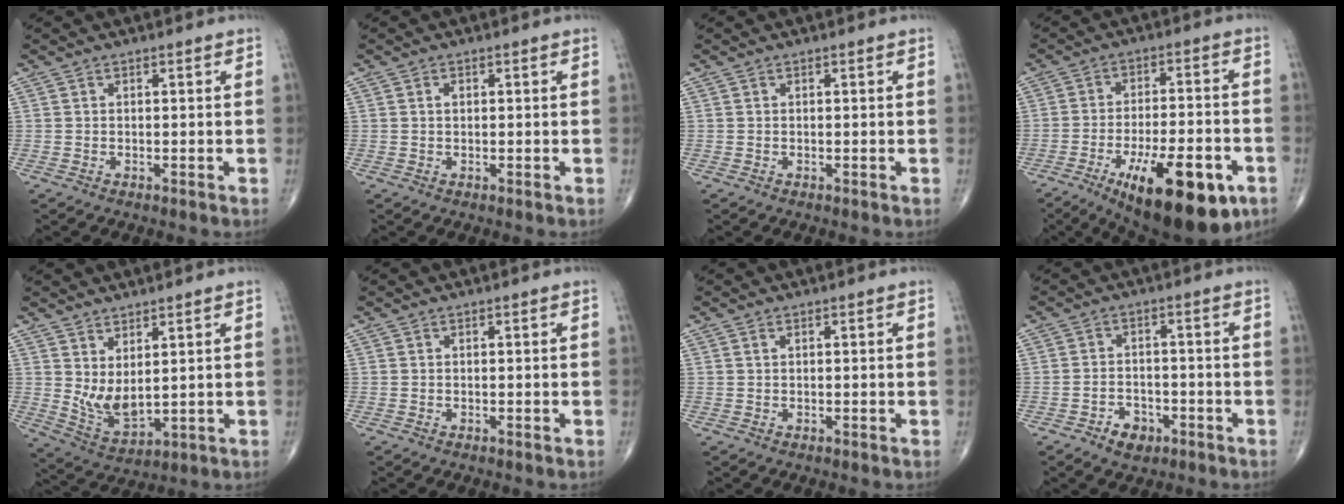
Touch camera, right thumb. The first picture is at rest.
{"total": 1.9, "force": [0.6, 1.1, 1.4], "torque": [-0.023, 0.000, 0.011]}
{"total": 0.0}
{"total": 20.3, "force": [-9.5, 7.4, 16.3], "torque": [-0.214, 0.027, -0.132]}
{"total": 7.4, "force": [2.2, 3.5, 6.2], "torque": [-0.109, -0.034, 0.058]}
{"total": 0.0}
{"total": 0.6, "force": [0.3, 0.3, 0.3], "torque": [-0.008, 0.003, 0.008]}
{"total": 4.8, "force": [-2.7, 3.2, 2.3], "torque": [-0.023, 0.020, -0.039]}